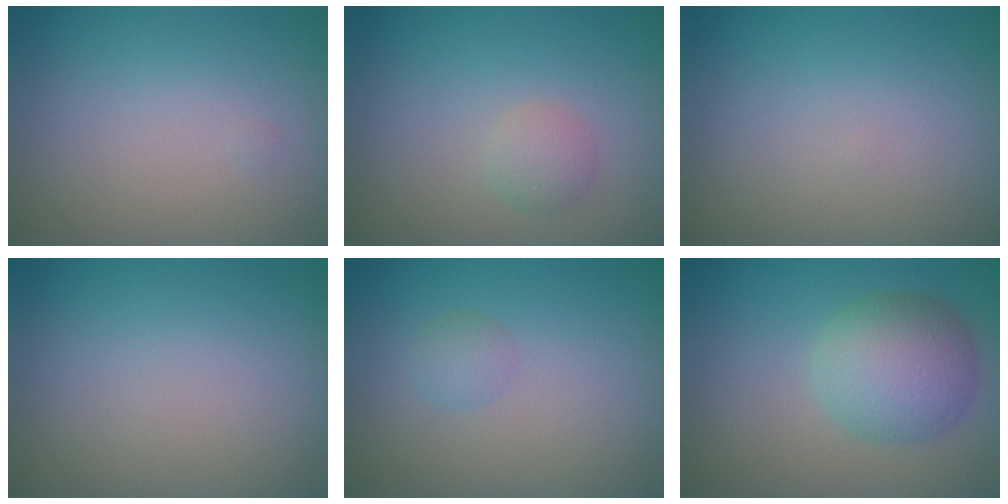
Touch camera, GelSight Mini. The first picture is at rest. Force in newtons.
{"total": 1.3, "press": 1.3, "slide": 0.0}
{"total": 0.0}
{"total": 0.0}
{"total": 1.1, "press": 1.1, "slide": 0.0}
{"total": 5.6, "press": 5.6, "slide": 0.2}